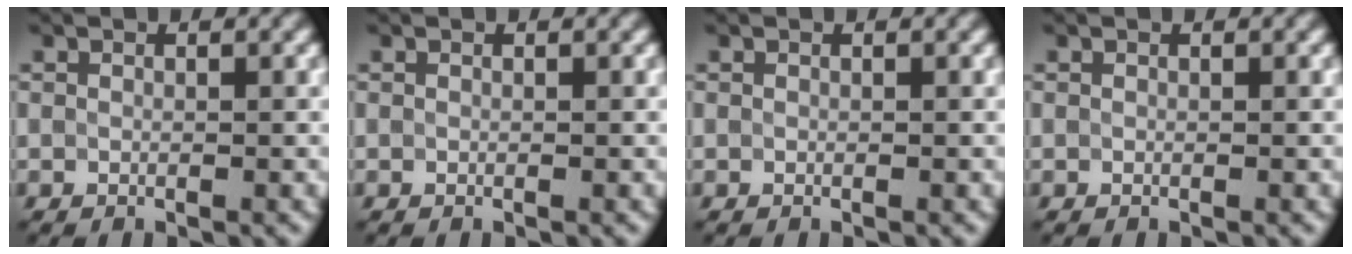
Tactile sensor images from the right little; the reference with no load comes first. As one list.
[{"total": 0.0}, {"total": 0.0}, {"total": 0.0}]